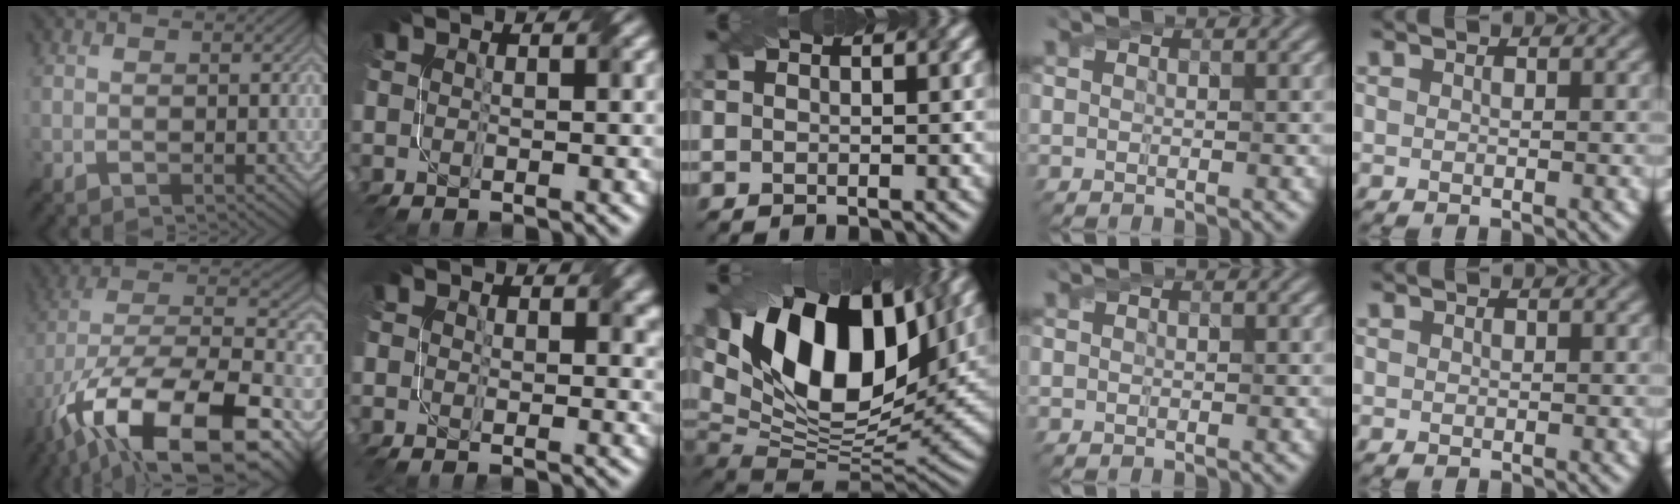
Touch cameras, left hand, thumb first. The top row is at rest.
{"thumb": {"total": 19.5, "force": [-7.8, 9.7, 15.1], "torque": [-0.304, -0.016, -0.128]}, "index": {"total": 2.6, "force": [1.2, 1.9, 1.4], "torque": [-0.019, -0.006, 0.016]}, "middle": {"total": 17.0, "force": [6.7, 8.9, 12.8], "torque": [-0.223, 0.016, 0.106]}, "little": {"total": 0.7, "force": [-0.1, -0.3, -0.6], "torque": [0.005, 0.003, 0.008]}}